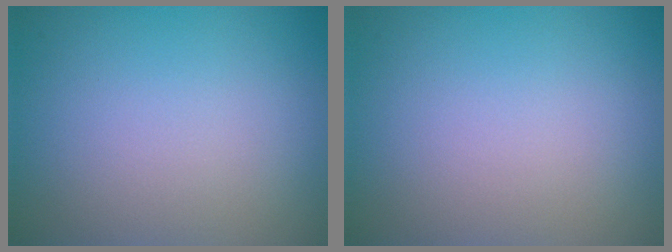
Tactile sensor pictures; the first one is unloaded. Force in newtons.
{"total": 0.0}